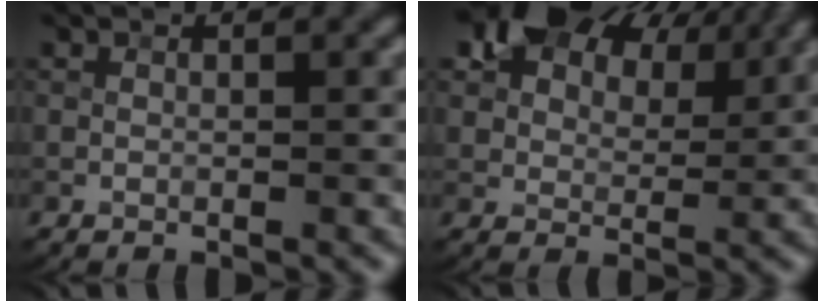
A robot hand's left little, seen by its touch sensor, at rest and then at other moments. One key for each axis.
{"total": 11.3, "fx": 7.1, "fy": 6.0, "fz": 6.4, "tx": -0.100, "ty": 0.016, "tz": 0.096}